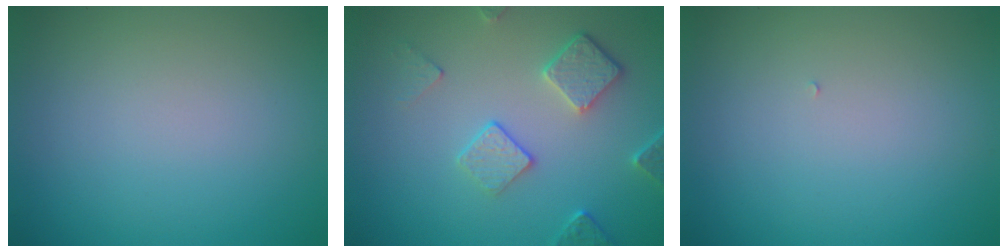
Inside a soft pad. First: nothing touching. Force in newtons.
{"total": 3.8, "press": 3.2, "slide": 2.0}
{"total": 0.0}